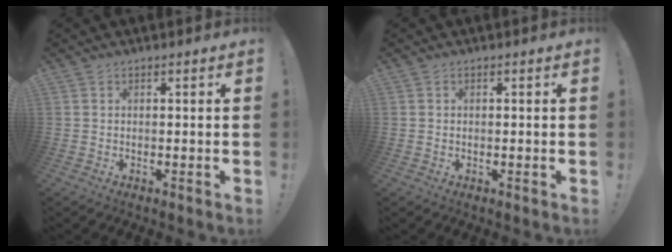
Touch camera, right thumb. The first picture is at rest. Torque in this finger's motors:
{"motor_torque": [-0.08, -0.22, 0.14, 0.08, 0.02]}